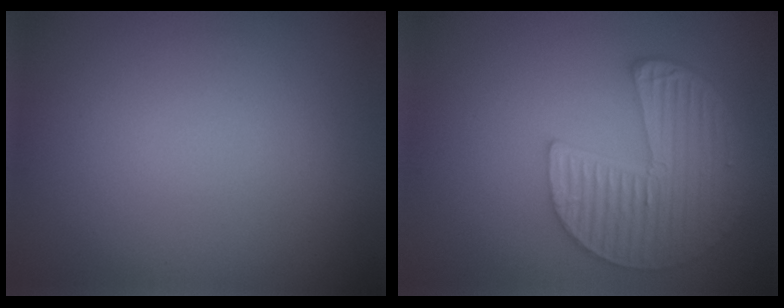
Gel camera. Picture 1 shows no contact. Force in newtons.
{"total": 6.2, "press": 4.7, "slide": 4.0}